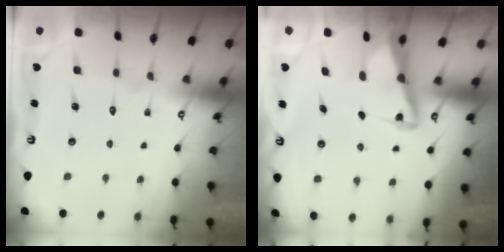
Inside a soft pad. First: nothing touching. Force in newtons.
{"total": 5.1, "press": 5.0, "slide": 0.5}